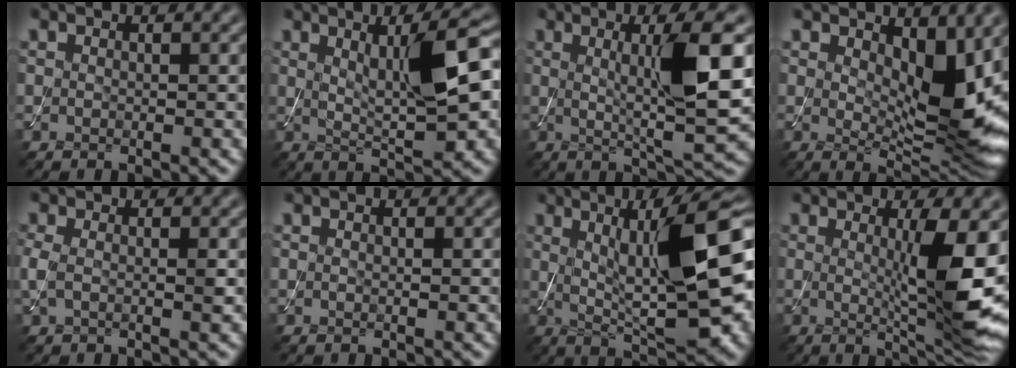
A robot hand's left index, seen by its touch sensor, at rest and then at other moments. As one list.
[{"total": 7.3, "force": [1.6, 1.4, 7.0], "torque": [-0.103, 0.002, 0.032]}, {"total": 8.3, "force": [1.2, 1.4, 8.1], "torque": [-0.118, -0.005, 0.024]}, {"total": 6.8, "force": [2.0, 3.0, 5.8], "torque": [-0.089, -0.018, 0.037]}, {"total": 2.0, "force": [0.1, 0.8, 1.9], "torque": [-0.043, 0.000, -0.002]}, {"total": 0.0}, {"total": 13.2, "force": [1.8, 3.5, 12.6], "torque": [-0.180, 0.009, 0.030]}, {"total": 8.0, "force": [0.6, 1.3, 7.9], "torque": [-0.114, -0.019, 0.017]}]